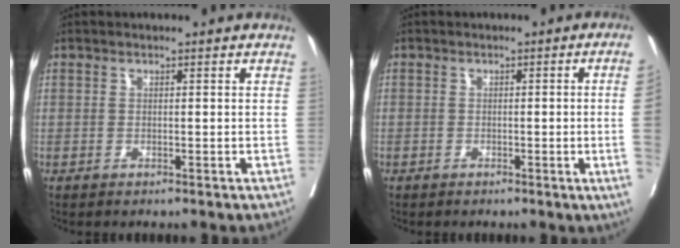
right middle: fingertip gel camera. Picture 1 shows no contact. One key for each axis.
{"total": 3.8, "fx": -0.6, "fy": -1.2, "fz": 3.5, "tx": -0.040, "ty": -0.007, "tz": -0.009}